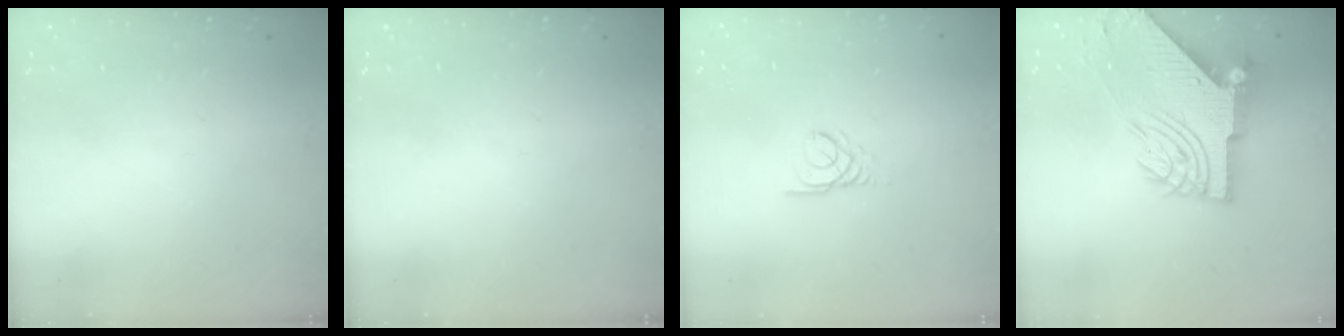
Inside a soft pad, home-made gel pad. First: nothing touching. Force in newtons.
{"total": 0.0}
{"total": 2.4, "press": 2.4, "slide": 0.1}
{"total": 13.2, "press": 13.1, "slide": 1.6}